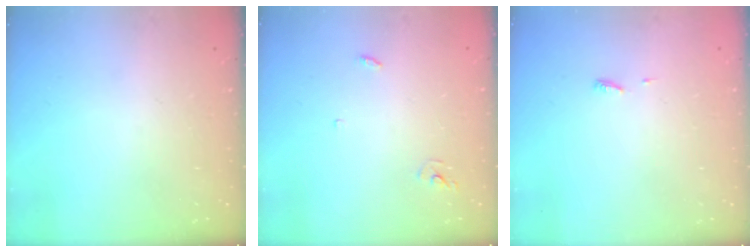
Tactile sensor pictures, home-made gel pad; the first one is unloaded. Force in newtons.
{"total": 2.9, "press": 2.9, "slide": 0.2}
{"total": 3.9, "press": 3.9, "slide": 0.6}